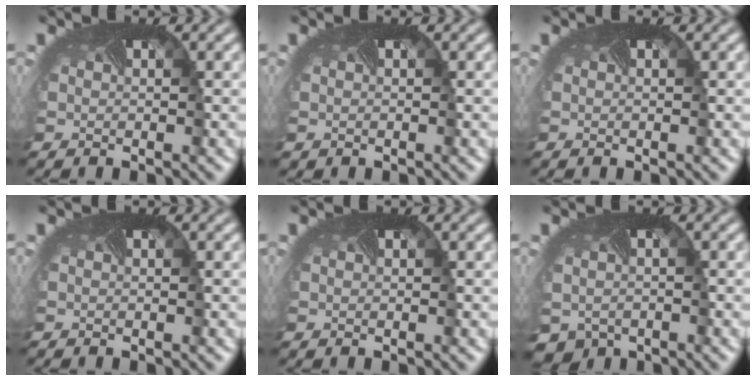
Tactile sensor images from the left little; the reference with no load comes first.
{"total": 0.5, "force": [0.0, 0.5, 0.1], "torque": [-0.004, 0.001, 0.007]}
{"total": 0.0}
{"total": 0.0}
{"total": 0.0}
{"total": 4.1, "force": [-2.4, 2.9, 1.5], "torque": [-0.034, -0.027, -0.031]}